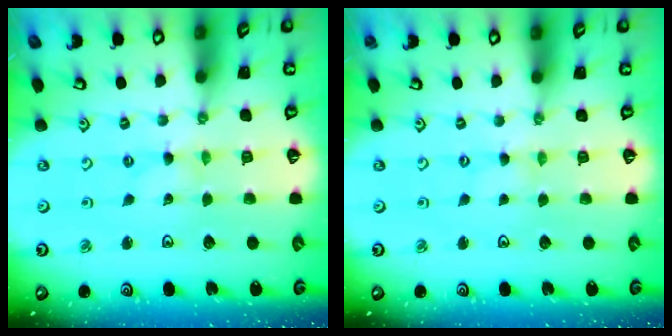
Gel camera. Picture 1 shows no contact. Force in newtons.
{"total": 0.0}